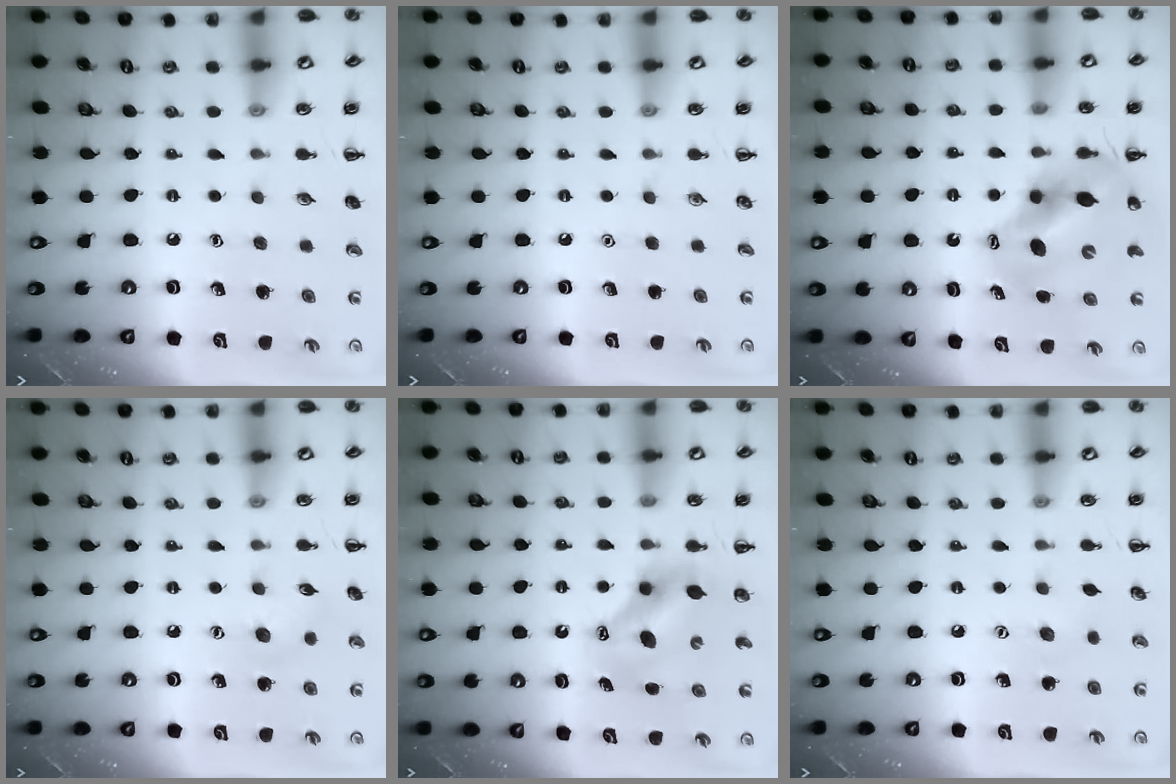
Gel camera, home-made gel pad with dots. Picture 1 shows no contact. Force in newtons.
{"total": 0.0}
{"total": 10.9, "press": 10.6, "slide": 2.7}
{"total": 5.9, "press": 5.7, "slide": 1.5}
{"total": 7.2, "press": 7.0, "slide": 1.6}
{"total": 3.5, "press": 3.4, "slide": 0.8}